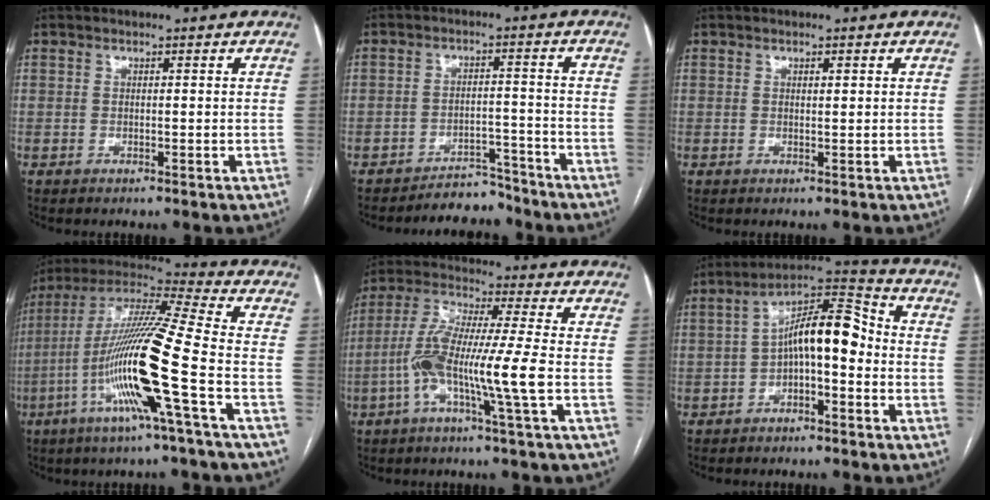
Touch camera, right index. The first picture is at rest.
{"total": 5.3, "force": [-5.0, 1.8, -0.2], "torque": [0.011, 0.017, -0.077]}
{"total": 0.7, "force": [0.3, 0.2, 0.6], "torque": [-0.012, 0.000, 0.007]}
{"total": 18.4, "force": [-5.7, -1.0, 17.5], "torque": [-0.344, -0.009, -0.119]}
{"total": 12.1, "force": [-3.3, -0.5, 11.6], "torque": [-0.236, 0.004, -0.073]}
{"total": 10.4, "force": [-1.0, 3.6, 9.7], "torque": [-0.167, 0.044, -0.017]}